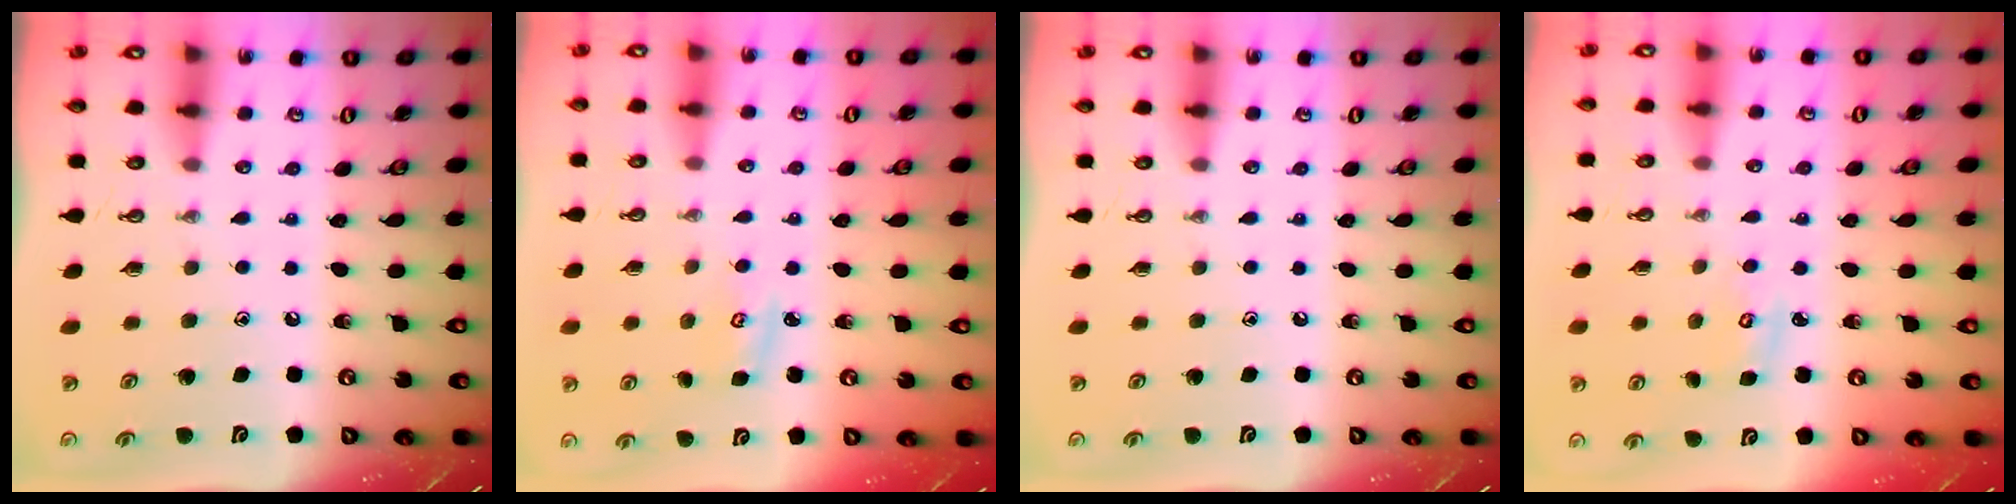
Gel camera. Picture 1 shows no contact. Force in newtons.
{"total": 3.0, "press": 3.0, "slide": 0.2}
{"total": 0.0}
{"total": 3.2, "press": 3.2, "slide": 0.2}